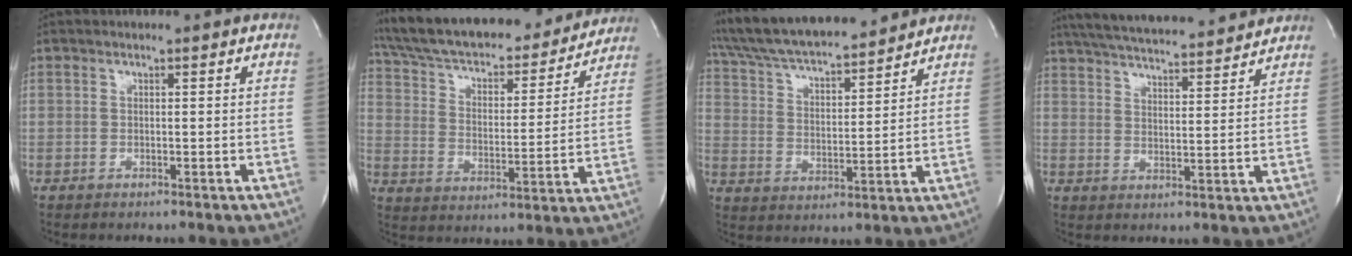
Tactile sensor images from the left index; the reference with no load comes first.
{"total": 26.1, "force": [23.2, 6.7, 9.8], "torque": [-0.178, 0.011, 0.335]}
{"total": 18.2, "force": [16.6, 2.9, 7.0], "torque": [-0.132, 0.025, 0.276]}
{"total": 18.0, "force": [16.4, 2.4, 7.0], "torque": [-0.125, 0.030, 0.241]}